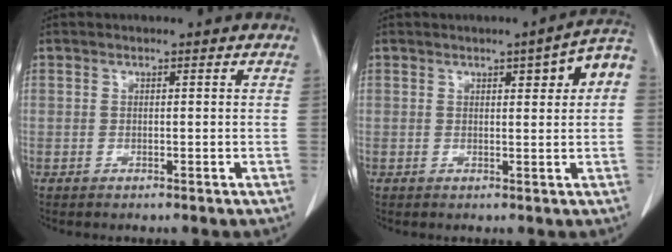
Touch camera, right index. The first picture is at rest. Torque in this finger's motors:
{"motor_torque": [0.64, 0.12, 0.11, 0.03]}